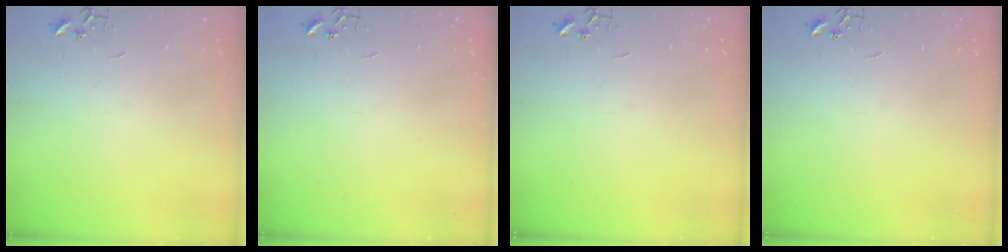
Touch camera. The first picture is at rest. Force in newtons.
{"total": 0.0}
{"total": 0.0}
{"total": 0.0}